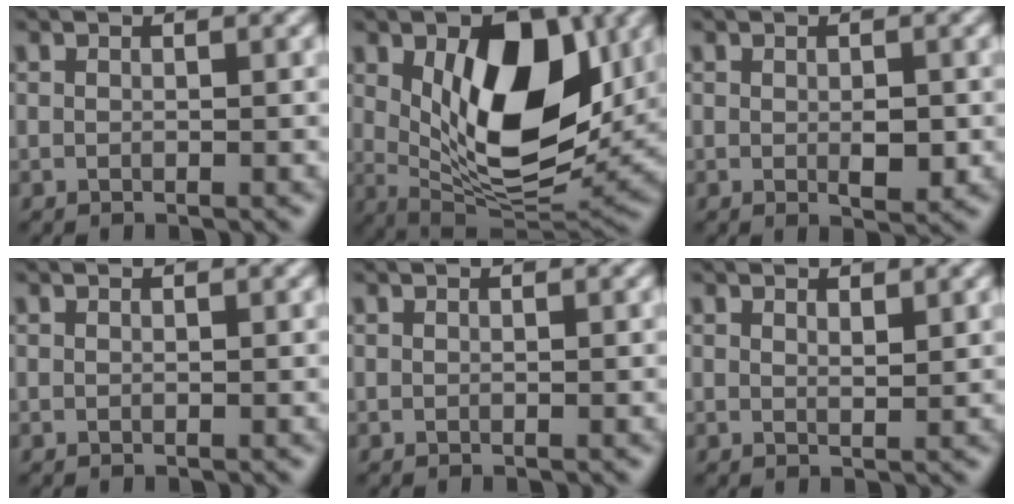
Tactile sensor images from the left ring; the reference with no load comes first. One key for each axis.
{"total": 11.0, "fx": 2.0, "fy": 5.8, "fz": 9.2, "tx": -0.144, "ty": -0.010, "tz": 0.041}
{"total": 1.3, "fx": 0.0, "fy": 0.2, "fz": 1.3, "tx": -0.029, "ty": -0.002, "tz": 0.011}
{"total": 0.0}
{"total": 0.0}
{"total": 0.9, "fx": 0.8, "fy": 0.1, "fz": 0.5, "tx": -0.009, "ty": -0.001, "tz": 0.019}